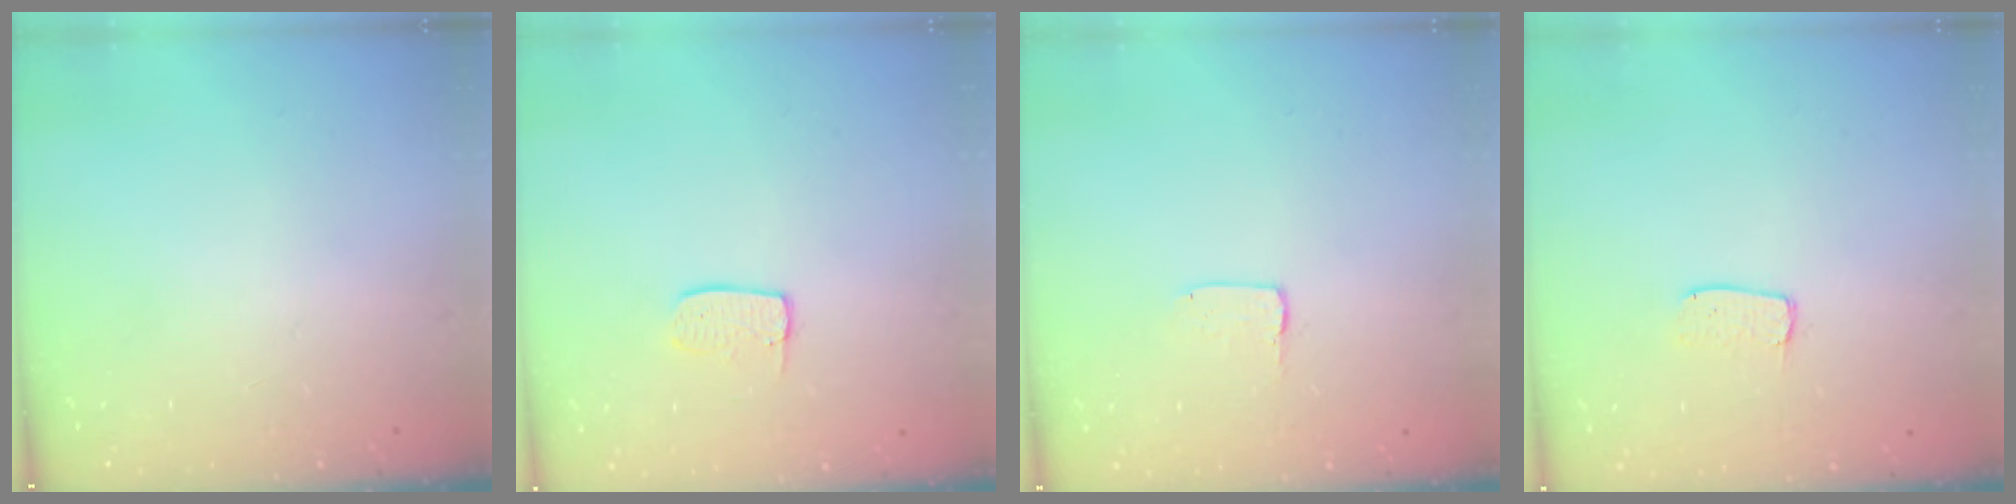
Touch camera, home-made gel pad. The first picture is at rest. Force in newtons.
{"total": 6.0, "press": 6.0, "slide": 0.4}
{"total": 1.7, "press": 1.6, "slide": 0.1}
{"total": 3.8, "press": 3.8, "slide": 0.3}